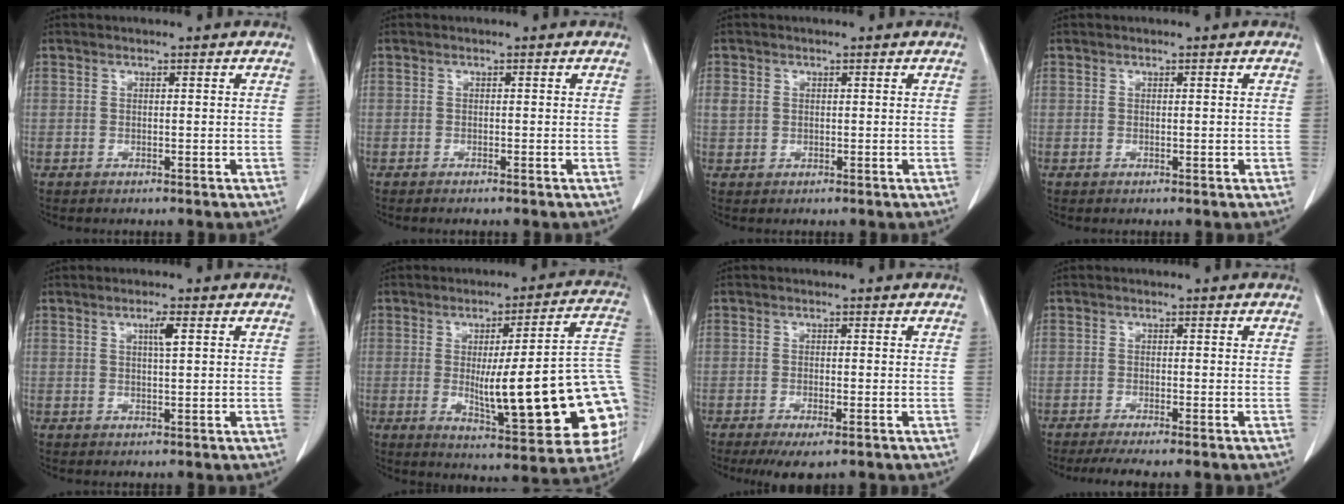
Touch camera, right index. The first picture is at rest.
{"total": 0.7, "force": [-0.6, 0.0, 0.4], "torque": [-0.010, -0.002, -0.009]}
{"total": 2.0, "force": [0.4, 1.7, 1.0], "torque": [-0.024, 0.010, 0.010]}
{"total": 0.7, "force": [-0.1, 0.2, 0.6], "torque": [-0.011, -0.002, 0.001]}
{"total": 2.1, "force": [0.8, 0.0, 2.0], "torque": [-0.036, 0.000, 0.013]}
{"total": 24.5, "force": [-3.5, 3.5, 24.0], "torque": [-0.234, 0.012, -0.038]}
{"total": 4.5, "force": [-2.8, 1.1, 3.3], "torque": [-0.054, -0.010, -0.040]}
{"total": 4.9, "force": [-4.1, 0.0, 2.8], "torque": [-0.039, -0.009, -0.064]}